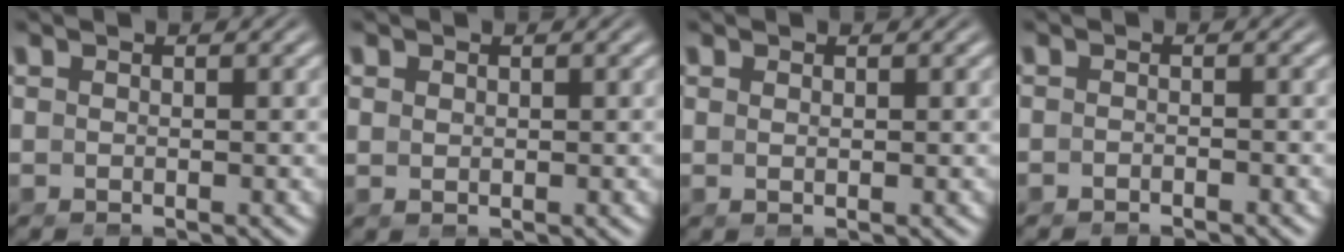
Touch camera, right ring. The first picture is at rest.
{"total": 0.7, "force": [0.5, 0.2, 0.4], "torque": [-0.007, -0.007, 0.016]}
{"total": 0.7, "force": [0.2, -0.5, 0.5], "torque": [-0.007, -0.007, 0.009]}
{"total": 1.2, "force": [-1.2, -0.2, -0.1], "torque": [-0.002, -0.004, -0.019]}